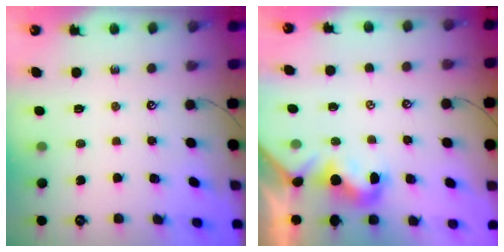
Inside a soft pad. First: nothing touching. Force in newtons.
{"total": 1.0, "press": 0.9, "slide": 0.4}